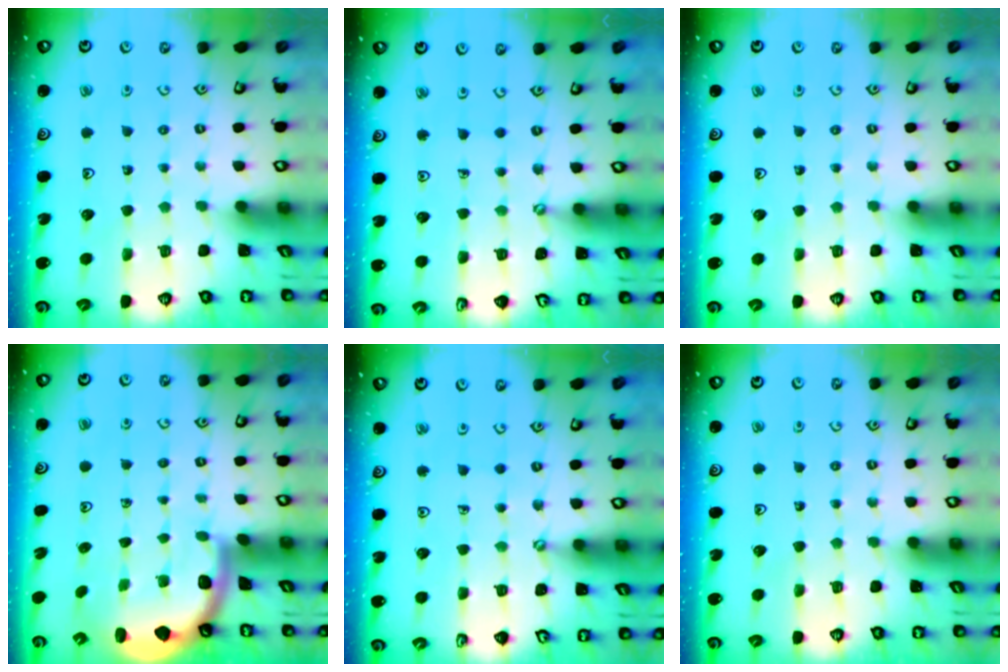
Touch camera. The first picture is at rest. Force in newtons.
{"total": 0.6, "press": 0.6, "slide": 0.1}
{"total": 0.0}
{"total": 1.8, "press": 1.8, "slide": 0.1}
{"total": 0.6, "press": 0.6, "slide": 0.1}
{"total": 0.0}